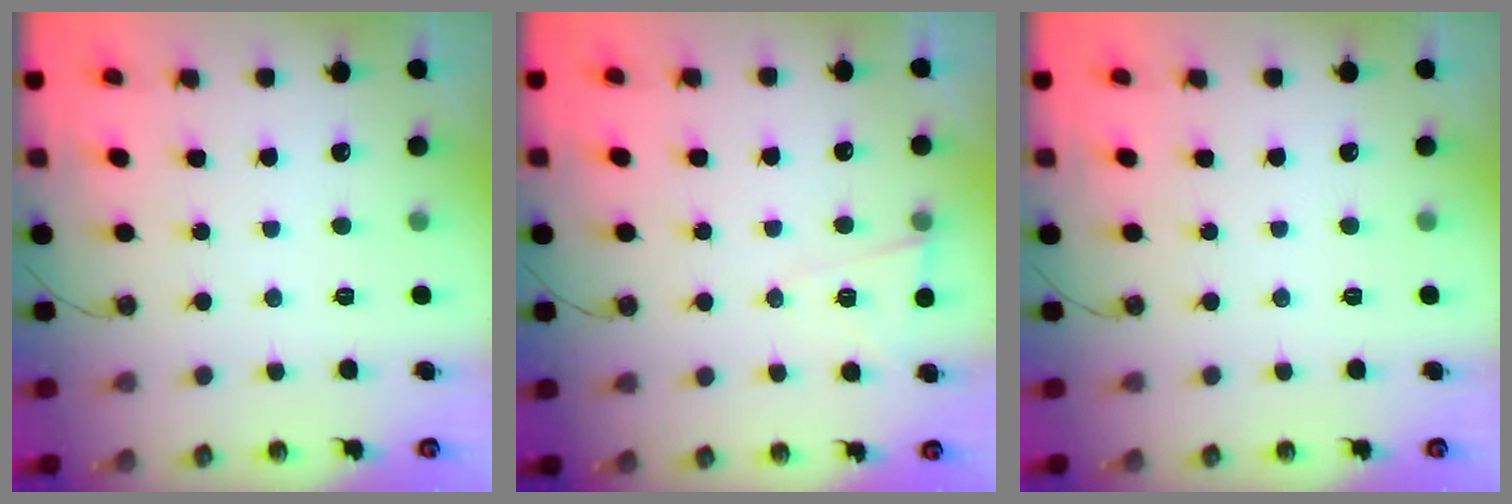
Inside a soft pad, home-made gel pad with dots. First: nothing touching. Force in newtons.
{"total": 5.5, "press": 5.4, "slide": 1.0}
{"total": 0.0}